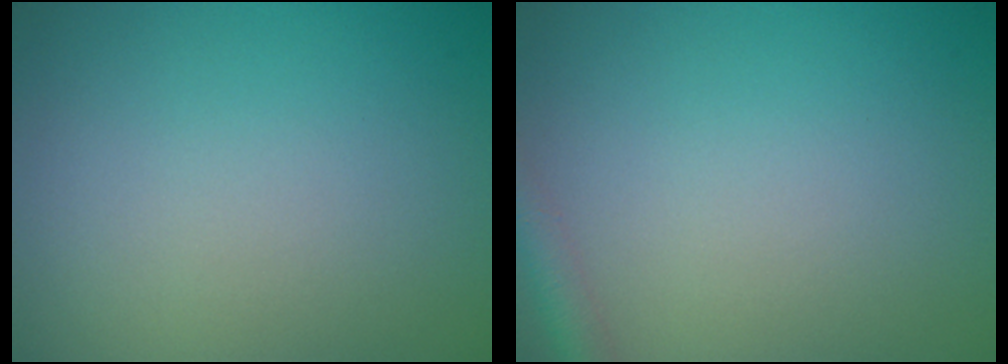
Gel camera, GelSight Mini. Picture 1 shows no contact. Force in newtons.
{"total": 2.0, "press": 2.0, "slide": 0.1}